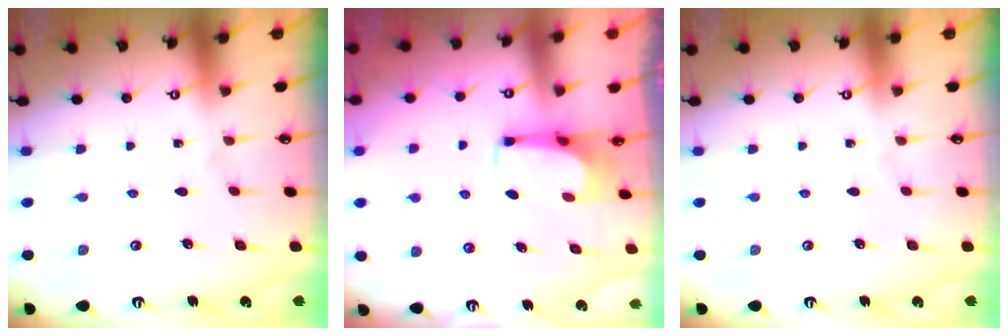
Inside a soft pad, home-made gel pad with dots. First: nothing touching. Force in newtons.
{"total": 4.0, "press": 4.0, "slide": 0.4}
{"total": 0.0}